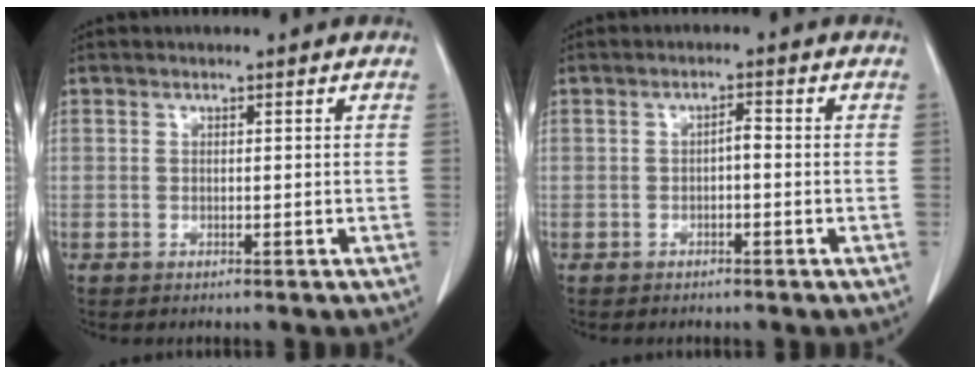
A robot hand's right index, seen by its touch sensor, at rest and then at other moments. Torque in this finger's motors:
{"motor_torque": [0.25, -0.21, 0.04, 0.04]}